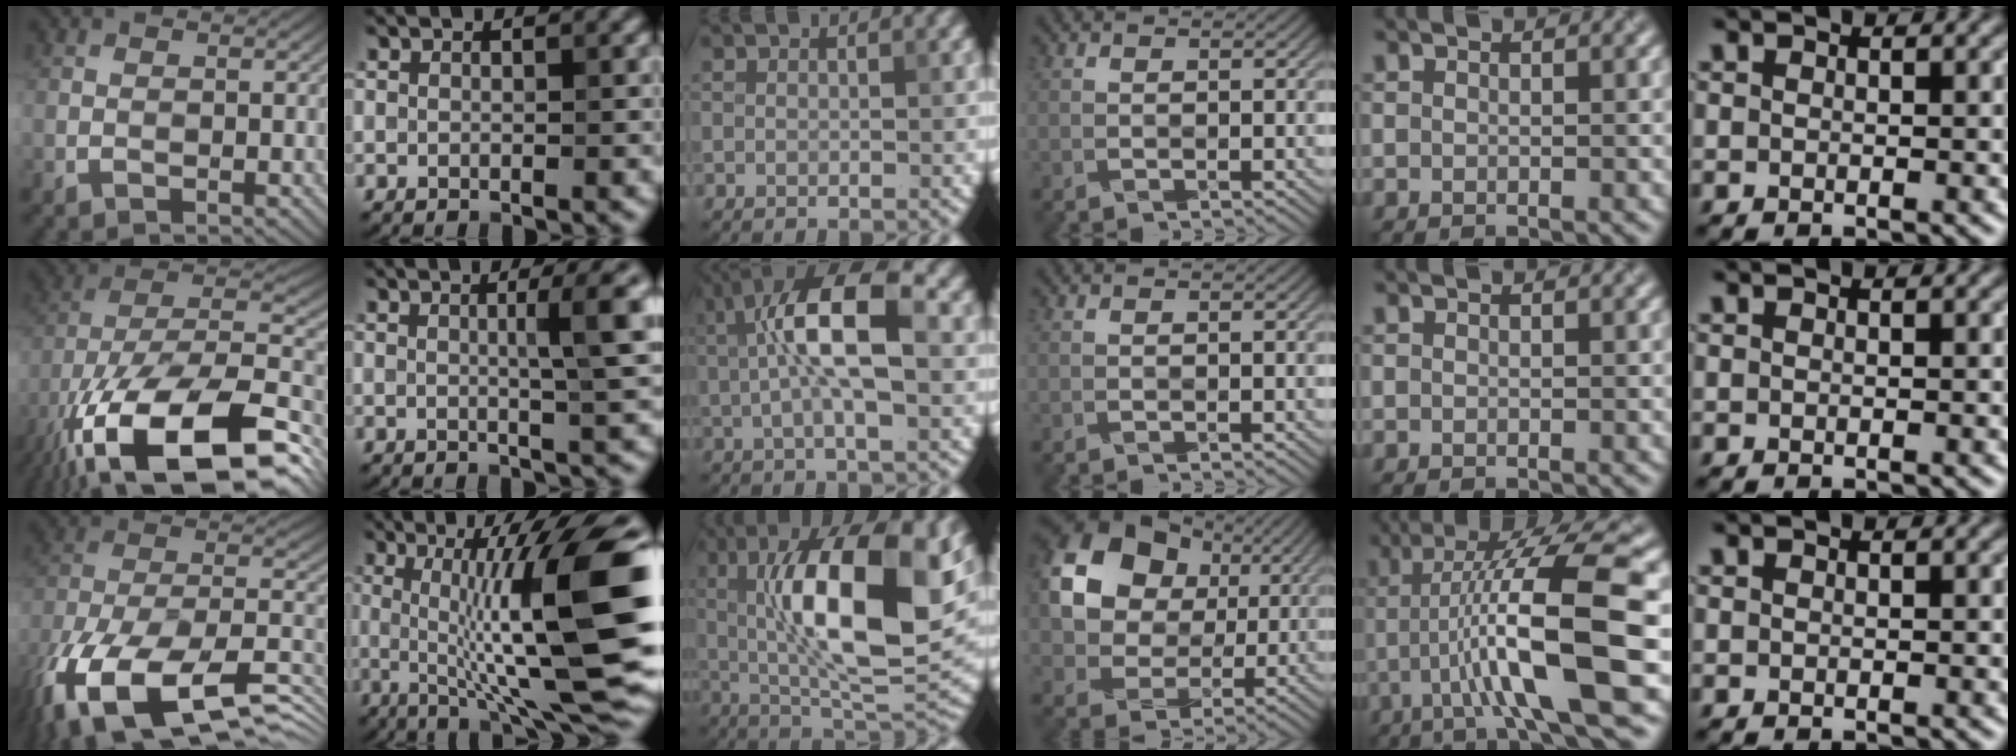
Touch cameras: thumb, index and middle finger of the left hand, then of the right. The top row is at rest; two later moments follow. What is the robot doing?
{"motion": "wrap", "object": "ribbon"}